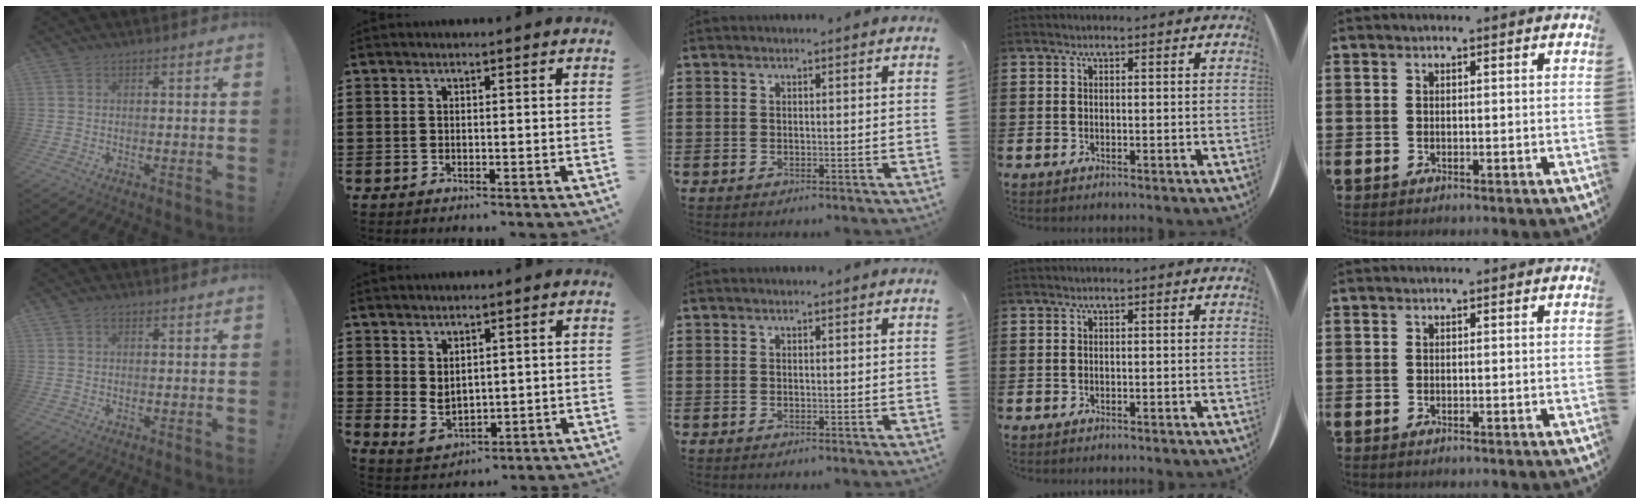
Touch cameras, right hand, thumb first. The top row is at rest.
{"thumb": {"total": 1.1, "force": [0.4, 0.8, 0.5], "torque": [-0.008, 0.002, 0.007]}, "index": {"total": 2.1, "force": [1.5, 1.4, 0.6], "torque": [-0.015, 0.007, 0.028]}}